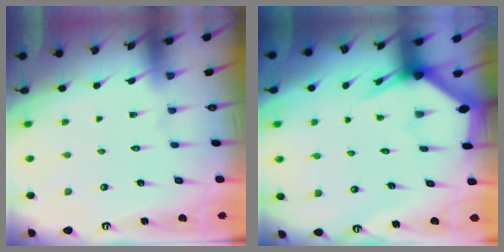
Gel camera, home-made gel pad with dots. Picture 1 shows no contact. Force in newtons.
{"total": 3.0, "press": 3.0, "slide": 0.0}